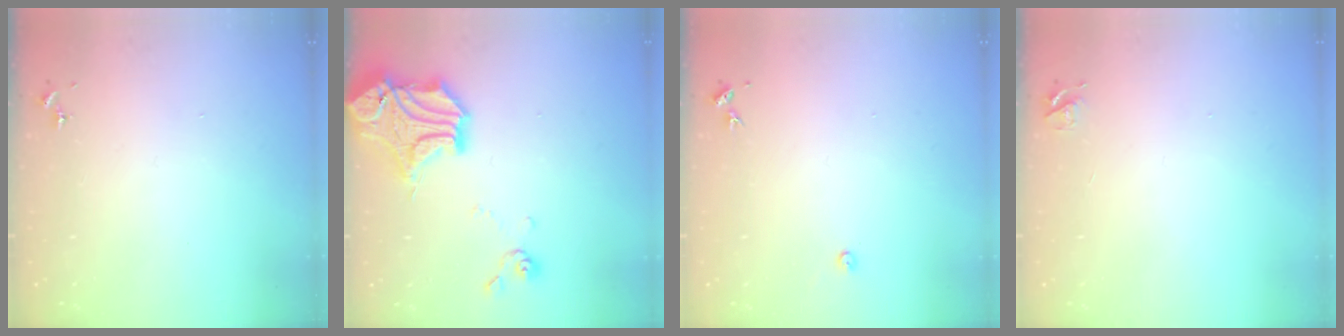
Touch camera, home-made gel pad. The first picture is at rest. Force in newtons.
{"total": 20.2, "press": 20.0, "slide": 2.5}
{"total": 2.4, "press": 2.4, "slide": 0.3}
{"total": 4.7, "press": 4.7, "slide": 0.6}